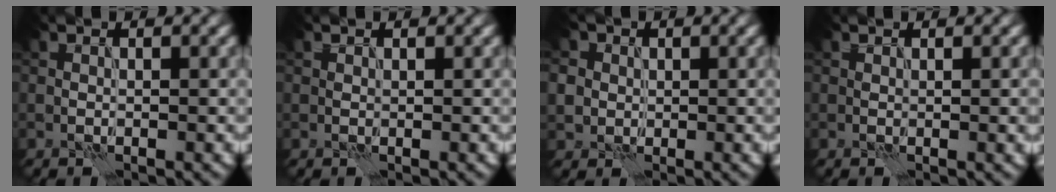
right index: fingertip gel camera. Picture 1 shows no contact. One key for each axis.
{"total": 0.0}
{"total": 2.9, "fx": 1.1, "fy": 2.7, "fz": 0.4, "tx": -0.022, "ty": 0.005, "tz": 0.020}
{"total": 0.9, "fx": 0.4, "fy": 0.3, "fz": 0.8, "tx": -0.004, "ty": 0.000, "tz": 0.005}